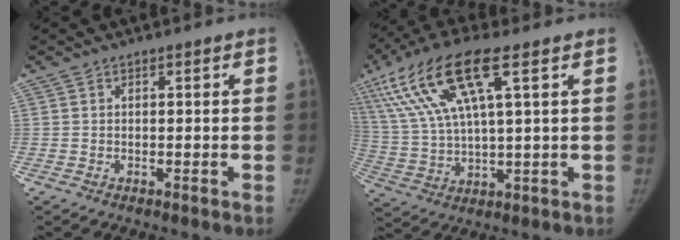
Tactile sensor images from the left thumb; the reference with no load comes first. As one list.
[{"total": 17.7, "force": [7.6, 4.9, 15.2], "torque": [-0.328, 0.002, 0.145]}]